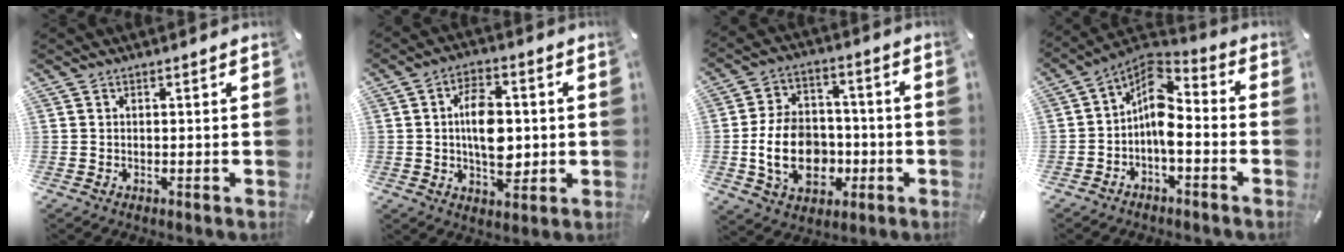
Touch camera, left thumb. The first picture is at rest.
{"total": 10.7, "force": [0.1, 6.6, 8.4], "torque": [-0.148, 0.003, -0.001]}
{"total": 15.4, "force": [-3.1, 11.3, 10.0], "torque": [-0.206, 0.014, -0.052]}
{"total": 9.4, "force": [-2.0, 5.6, 7.3], "torque": [-0.133, -0.009, -0.042]}